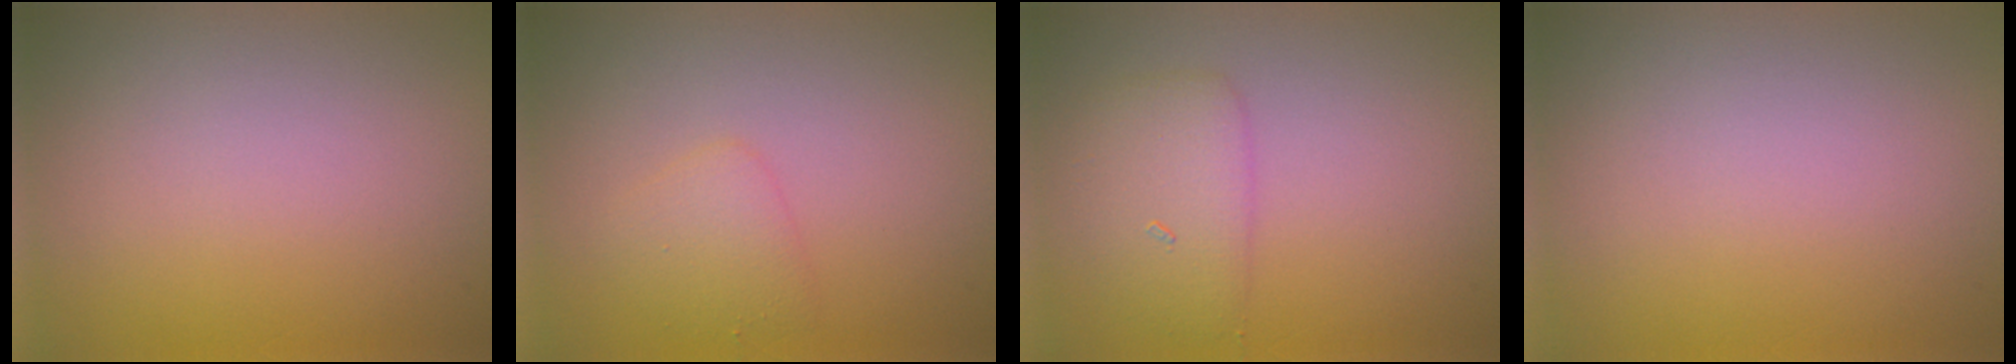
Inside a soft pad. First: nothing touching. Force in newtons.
{"total": 1.7, "press": 1.7, "slide": 0.2}
{"total": 2.9, "press": 2.9, "slide": 0.1}
{"total": 0.0}